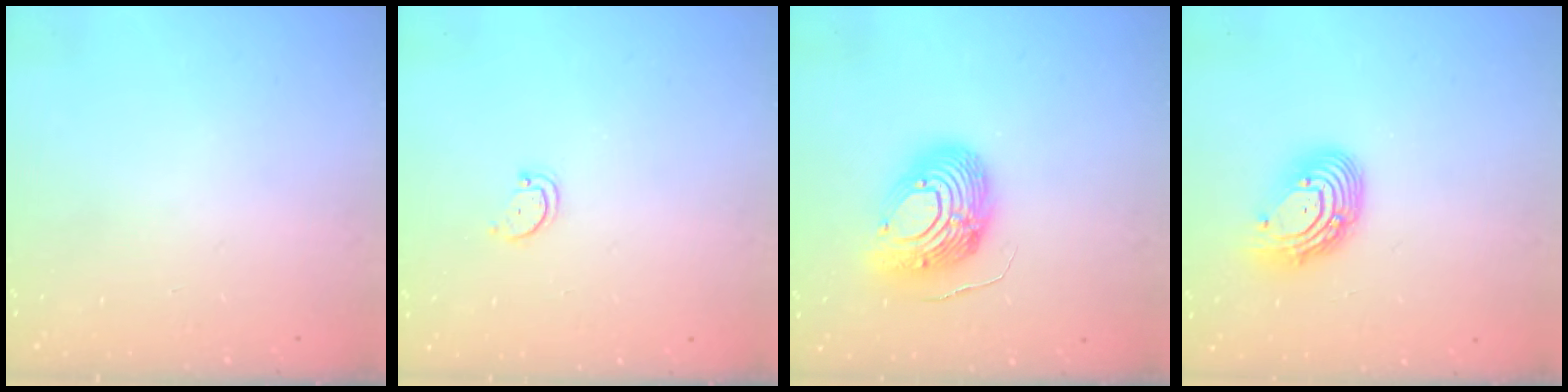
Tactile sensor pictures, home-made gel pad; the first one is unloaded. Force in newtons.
{"total": 2.9, "press": 2.9, "slide": 0.4}
{"total": 13.7, "press": 13.7, "slide": 1.2}
{"total": 11.5, "press": 11.5, "slide": 1.1}